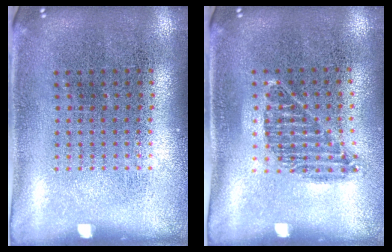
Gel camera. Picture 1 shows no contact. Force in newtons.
{"total": 1.0, "press": 0.8, "slide": 0.5}